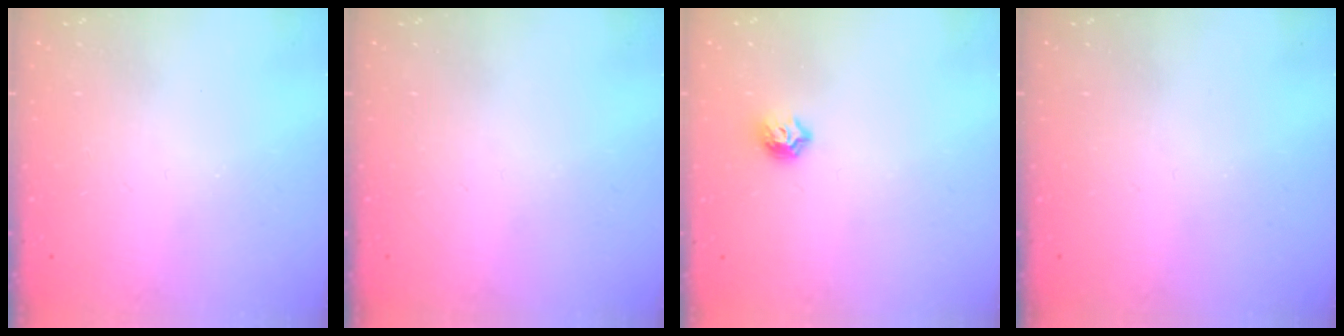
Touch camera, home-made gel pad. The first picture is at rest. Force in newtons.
{"total": 0.0}
{"total": 6.0, "press": 5.9, "slide": 0.8}
{"total": 0.0}